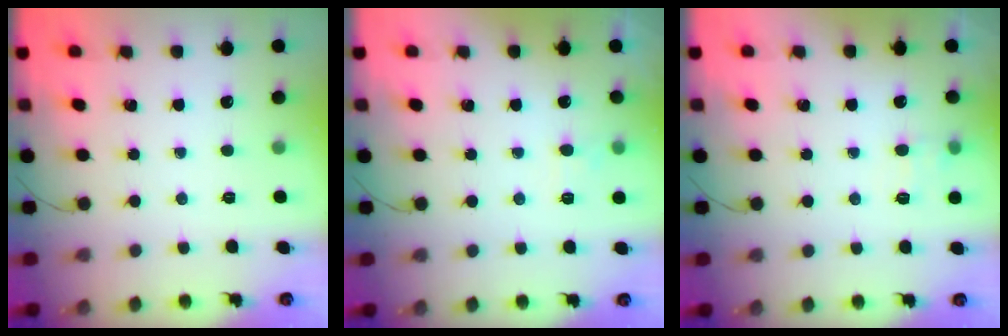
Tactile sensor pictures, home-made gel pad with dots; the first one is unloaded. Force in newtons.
{"total": 3.3, "press": 2.9, "slide": 1.5}
{"total": 8.8, "press": 8.6, "slide": 1.7}